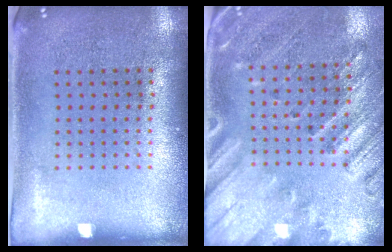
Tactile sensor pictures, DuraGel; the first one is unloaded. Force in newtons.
{"total": 2.4, "press": 2.0, "slide": 1.3}